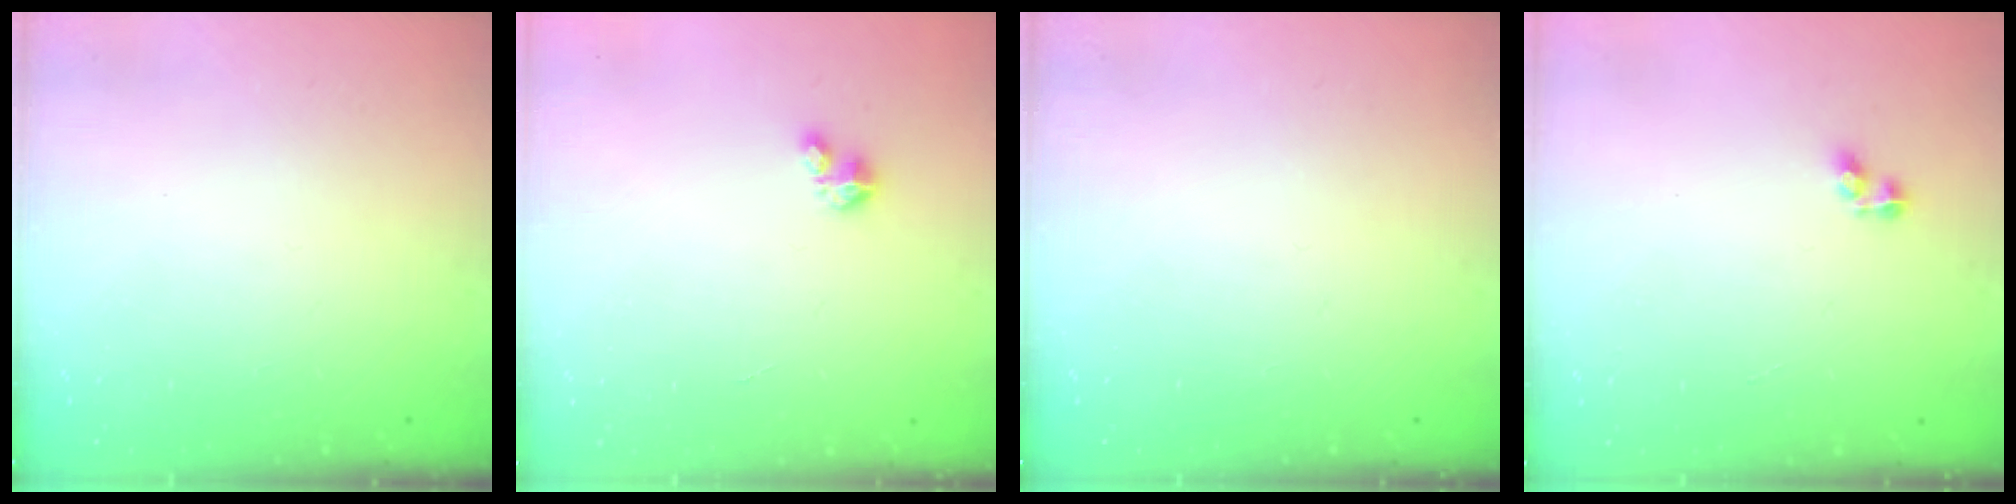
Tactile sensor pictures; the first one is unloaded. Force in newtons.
{"total": 1.9, "press": 1.9, "slide": 0.1}
{"total": 0.0}
{"total": 2.5, "press": 2.5, "slide": 0.1}